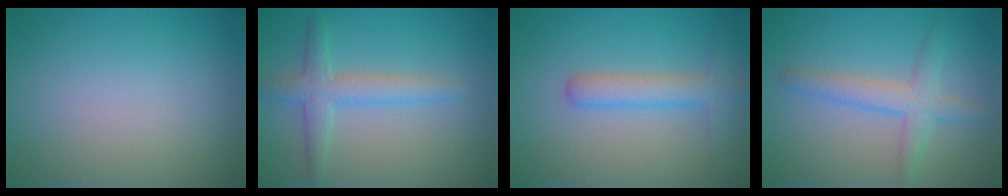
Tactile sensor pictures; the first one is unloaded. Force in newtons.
{"total": 3.1, "press": 3.1, "slide": 0.1}
{"total": 3.0, "press": 3.0, "slide": 0.1}
{"total": 3.3, "press": 3.3, "slide": 0.1}